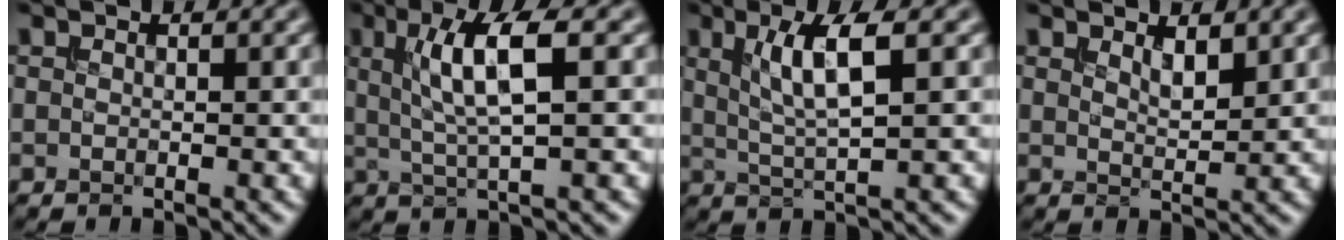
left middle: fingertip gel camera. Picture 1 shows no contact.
{"total": 5.7, "force": [1.2, 1.3, 5.4], "torque": [-0.102, 0.007, 0.025]}
{"total": 4.8, "force": [1.4, 1.0, 4.5], "torque": [-0.088, -0.001, 0.031]}
{"total": 1.7, "force": [1.2, 0.5, 1.1], "torque": [-0.018, -0.004, 0.023]}